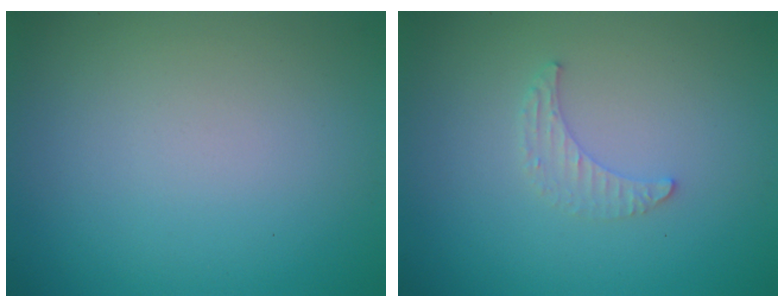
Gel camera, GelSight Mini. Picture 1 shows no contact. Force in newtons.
{"total": 1.3, "press": 1.3, "slide": 0.4}